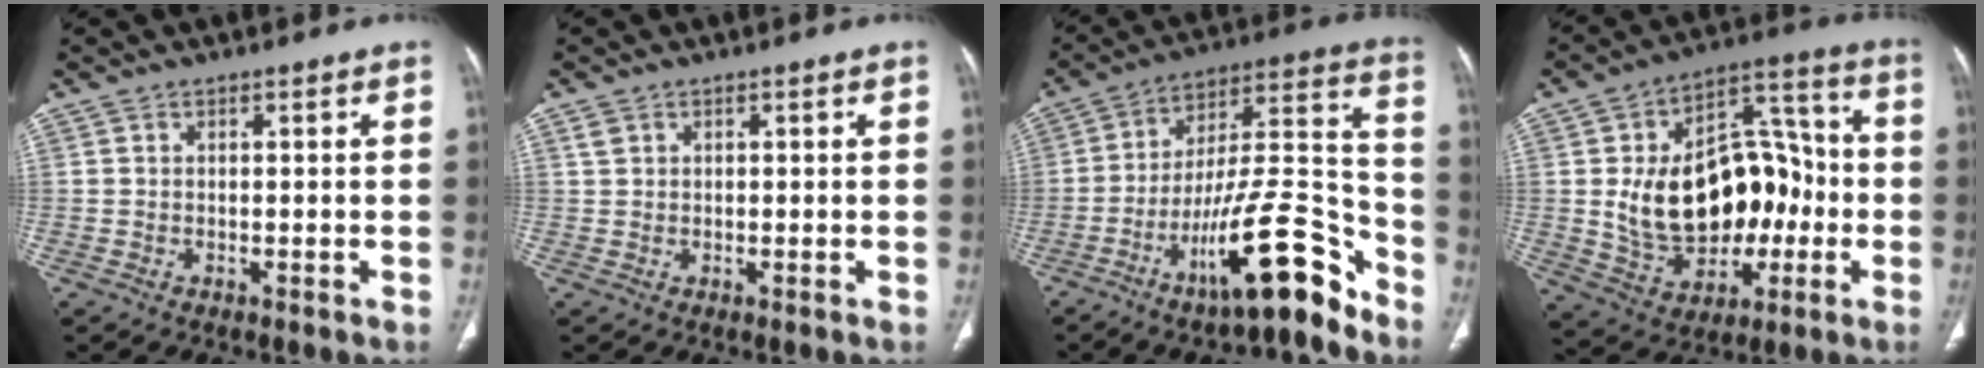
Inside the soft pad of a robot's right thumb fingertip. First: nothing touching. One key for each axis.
{"total": 1.4, "fx": 0.6, "fy": 1.2, "fz": 0.5, "tx": -0.003, "ty": 0.003, "tz": 0.012}
{"total": 20.8, "fx": -12.9, "fy": 5.1, "fz": 15.4, "tx": -0.243, "ty": 0.091, "tz": -0.214}
{"total": 22.7, "fx": -1.9, "fy": 15.1, "fz": 16.8, "tx": -0.227, "ty": 0.036, "tz": -0.013}